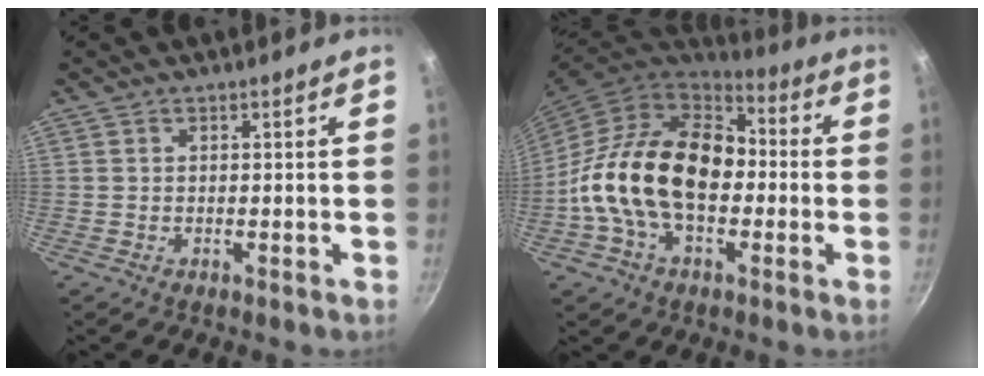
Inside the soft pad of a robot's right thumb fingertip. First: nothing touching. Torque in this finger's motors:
{"motor_torque": [2.46, 2.55, 1.52, -1.25, 0.28]}